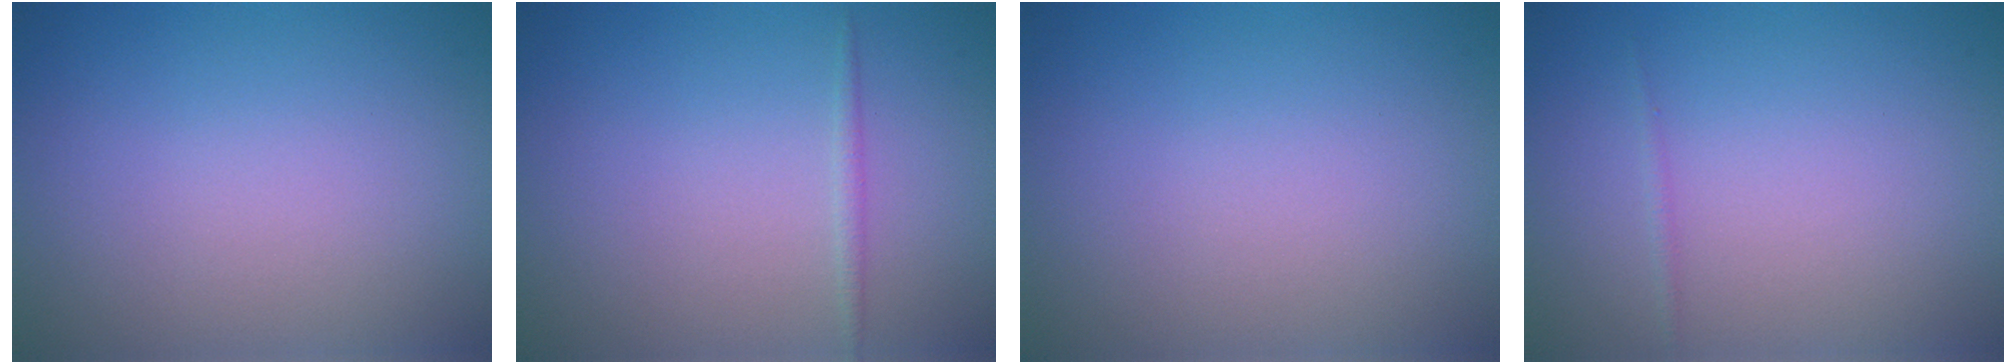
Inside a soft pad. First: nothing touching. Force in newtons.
{"total": 0.7, "press": 0.7, "slide": 0.0}
{"total": 0.0}
{"total": 0.5, "press": 0.5, "slide": 0.0}